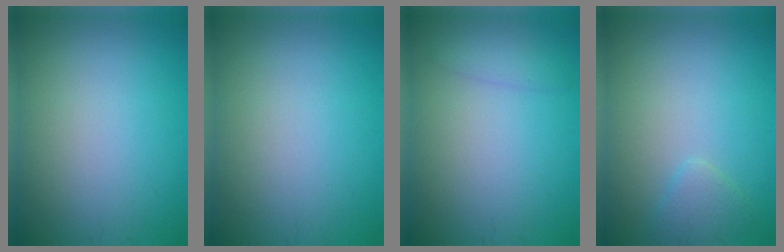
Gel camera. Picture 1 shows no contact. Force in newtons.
{"total": 0.0}
{"total": 1.5, "press": 1.5, "slide": 0.0}
{"total": 1.5, "press": 1.5, "slide": 0.2}